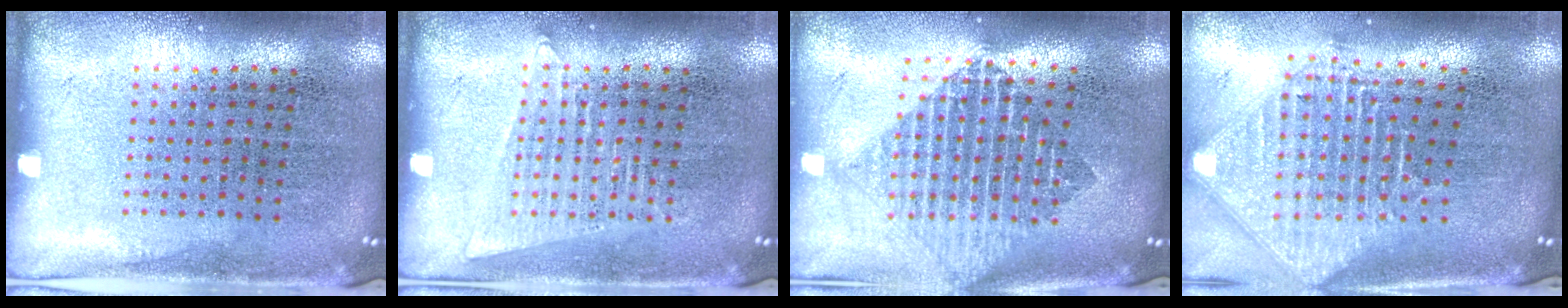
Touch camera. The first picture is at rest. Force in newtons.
{"total": 1.6, "press": 1.6, "slide": 0.1}
{"total": 1.9, "press": 1.6, "slide": 1.1}
{"total": 2.4, "press": 1.8, "slide": 1.5}